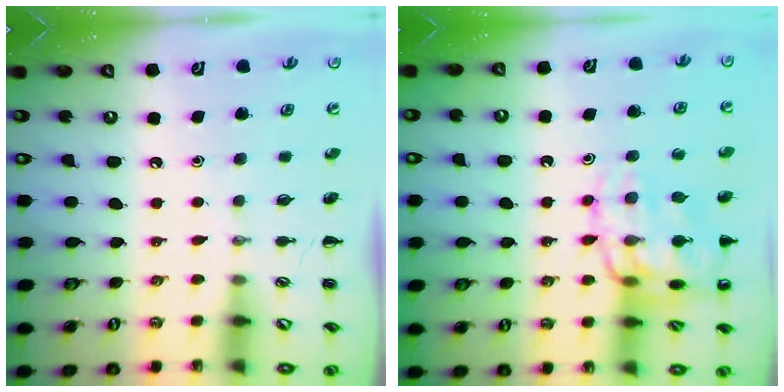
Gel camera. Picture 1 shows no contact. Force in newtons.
{"total": 17.0, "press": 16.9, "slide": 1.9}